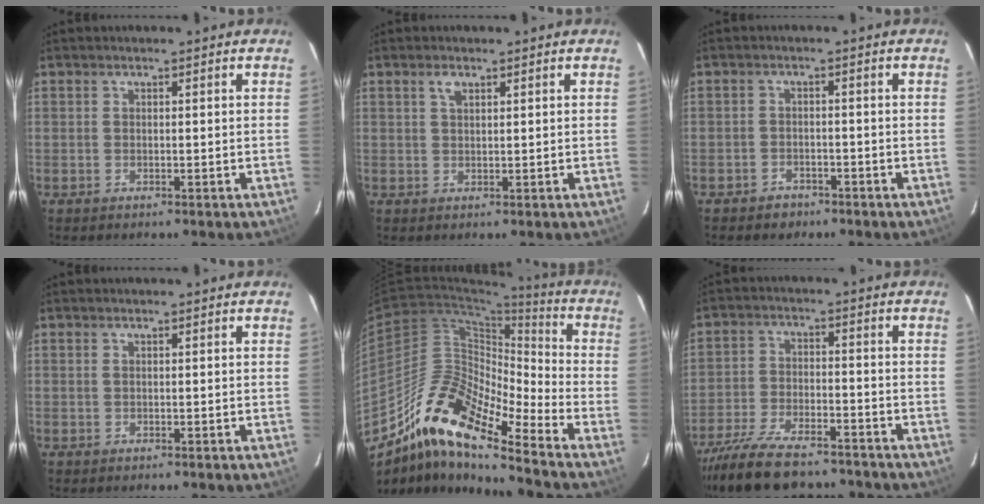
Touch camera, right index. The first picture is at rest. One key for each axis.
{"total": 1.6, "fx": 1.1, "fy": 0.5, "fz": 1.1, "tx": -0.023, "ty": 0.003, "tz": 0.020}
{"total": 3.1, "fx": -2.4, "fy": 2.0, "fz": 0.4, "tx": -0.019, "ty": 0.011, "tz": -0.036}
{"total": 0.0}
{"total": 15.9, "fx": -11.8, "fy": 2.8, "fz": 10.3, "tx": -0.172, "ty": 0.000, "tz": -0.238}
{"total": 18.0, "fx": -15.1, "fy": 5.5, "fz": 8.2, "tx": -0.182, "ty": -0.025, "tz": -0.247}